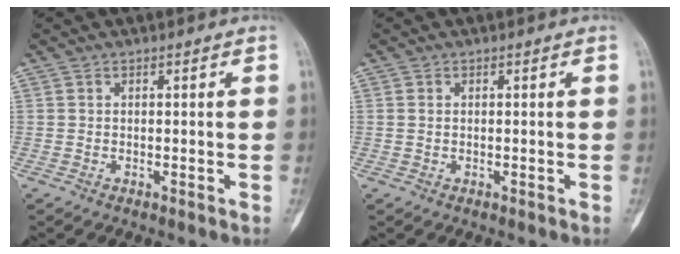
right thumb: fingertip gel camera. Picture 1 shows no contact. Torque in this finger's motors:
{"motor_torque": [-0.45, 0.21, 0.09, 0.31, -0.04]}